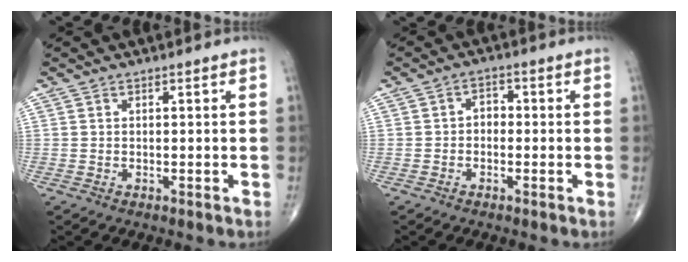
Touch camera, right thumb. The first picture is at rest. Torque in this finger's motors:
{"motor_torque": [-0.14, 0.14, -0.14, -0.12, -0.05]}